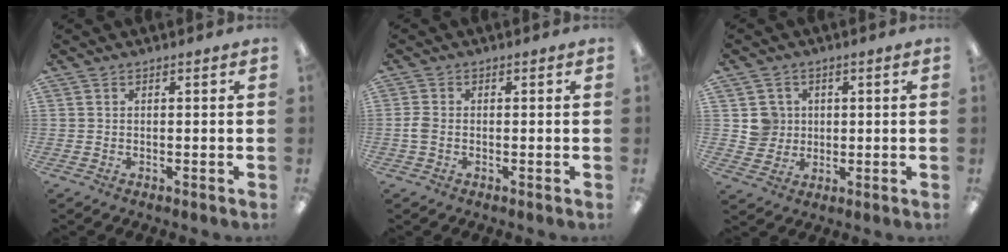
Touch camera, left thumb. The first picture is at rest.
{"total": 2.5, "force": [-0.4, 1.7, 1.8], "torque": [-0.040, 0.002, -0.007]}
{"total": 5.6, "force": [1.3, 5.5, 0.2], "torque": [-0.003, 0.000, 0.024]}